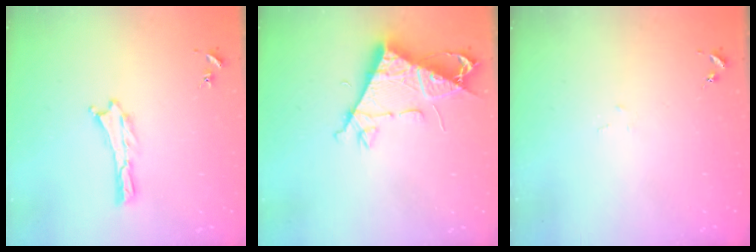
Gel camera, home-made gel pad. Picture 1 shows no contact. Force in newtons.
{"total": 8.0, "press": 7.9, "slide": 1.2}
{"total": 1.0, "press": 1.0, "slide": 0.1}